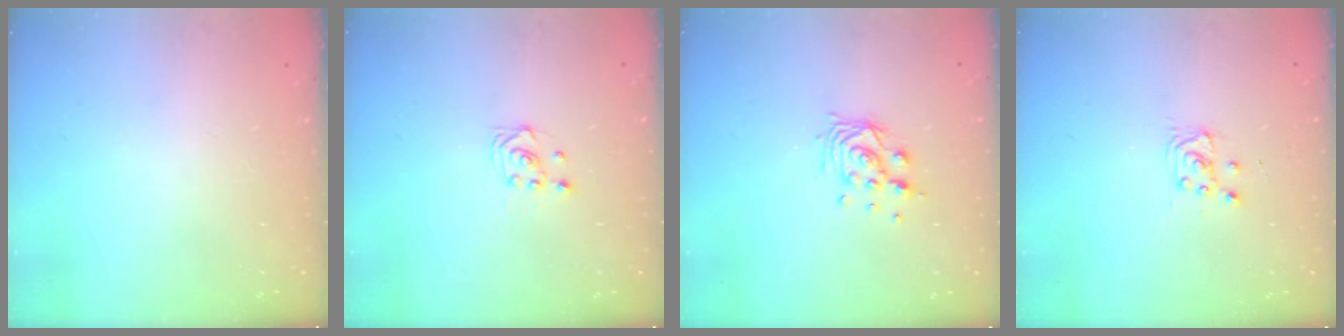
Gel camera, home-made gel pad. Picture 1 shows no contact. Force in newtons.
{"total": 3.3, "press": 2.9, "slide": 1.5}
{"total": 9.6, "press": 9.6, "slide": 0.5}
{"total": 3.5, "press": 3.4, "slide": 0.4}